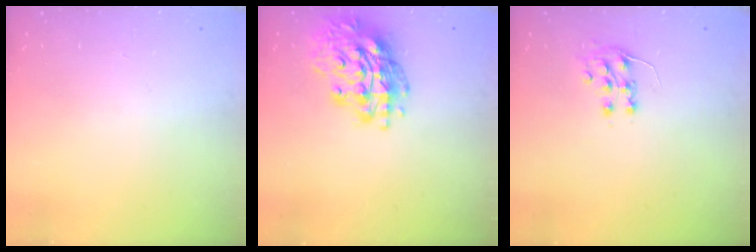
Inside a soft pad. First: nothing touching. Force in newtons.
{"total": 17.4, "press": 17.3, "slide": 1.8}
{"total": 7.3, "press": 7.3, "slide": 0.5}